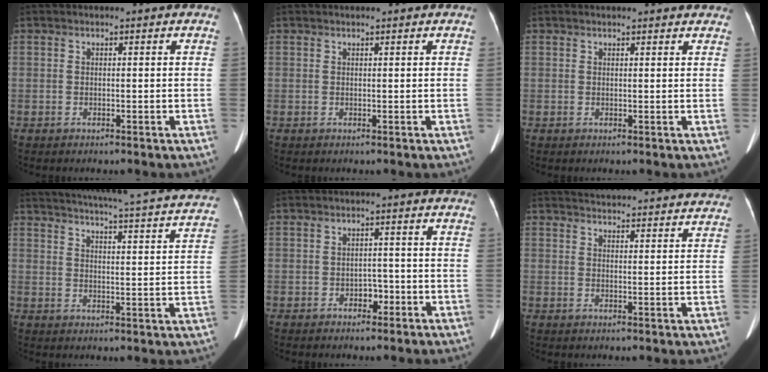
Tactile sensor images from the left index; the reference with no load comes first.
{"total": 0.7, "force": [0.6, 0.0, 0.2], "torque": [-0.009, 0.011, 0.014]}
{"total": 7.1, "force": [6.6, 1.3, 2.2], "torque": [-0.022, 0.020, 0.065]}
{"total": 26.6, "force": [24.4, 1.3, 10.4], "torque": [-0.166, -0.047, 0.295]}
{"total": 1.9, "force": [-0.9, 1.3, 1.0], "torque": [-0.012, 0.005, -0.012]}
{"total": 22.1, "force": [21.2, 2.5, 5.7], "torque": [-0.081, -0.024, 0.252]}